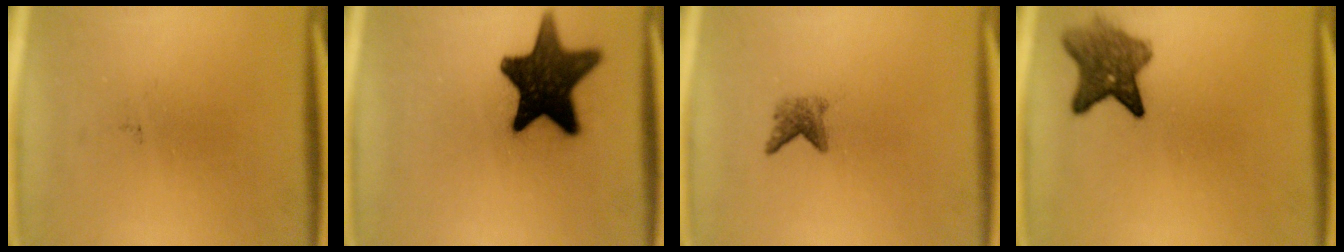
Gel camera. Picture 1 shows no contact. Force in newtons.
{"total": 15.8}
{"total": 2.1}
{"total": 6.3}